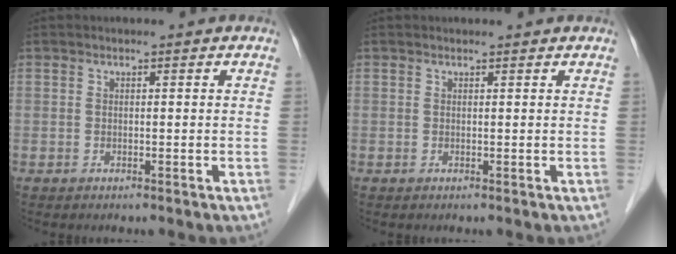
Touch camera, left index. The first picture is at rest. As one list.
[{"total": 1.1, "force": [1.0, 0.2, 0.0], "torque": [-0.012, 0.009, 0.014]}]